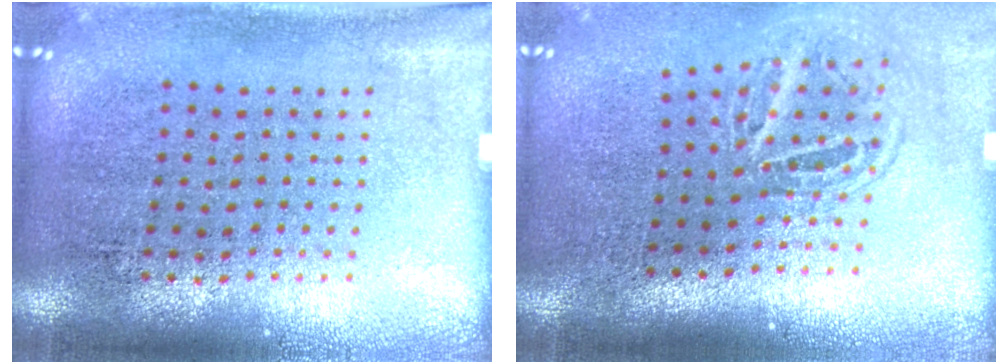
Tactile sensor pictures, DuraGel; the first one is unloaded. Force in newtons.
{"total": 1.6, "press": 1.0, "slide": 1.2}